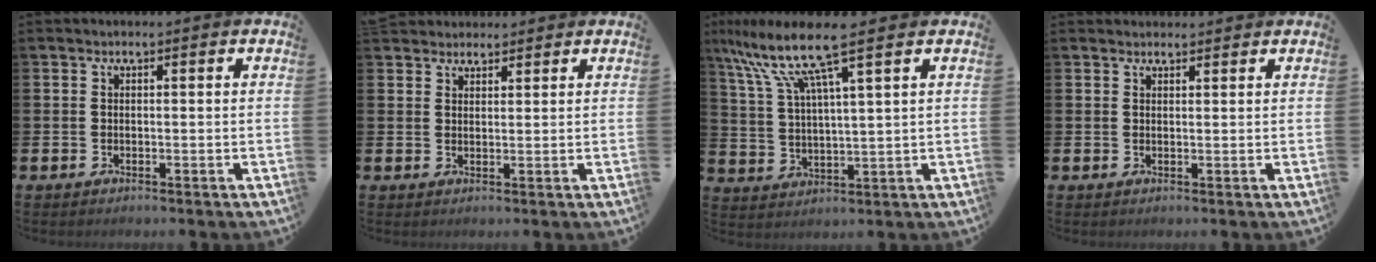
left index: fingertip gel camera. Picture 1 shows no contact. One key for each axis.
{"total": 2.7, "fx": 2.5, "fy": 1.0, "fz": -0.3, "tx": 0.008, "ty": -0.008, "tz": 0.045}
{"total": 10.1, "fx": 7.3, "fy": 1.1, "fz": 6.8, "tx": -0.159, "ty": -0.024, "tz": 0.124}
{"total": 1.5, "fx": 1.4, "fy": 0.4, "fz": 0.0, "tx": 0.008, "ty": -0.004, "tz": 0.024}